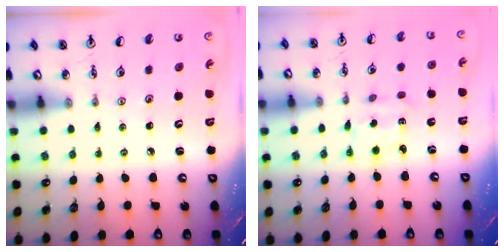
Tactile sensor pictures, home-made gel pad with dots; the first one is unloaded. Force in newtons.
{"total": 2.0, "press": 1.9, "slide": 0.8}